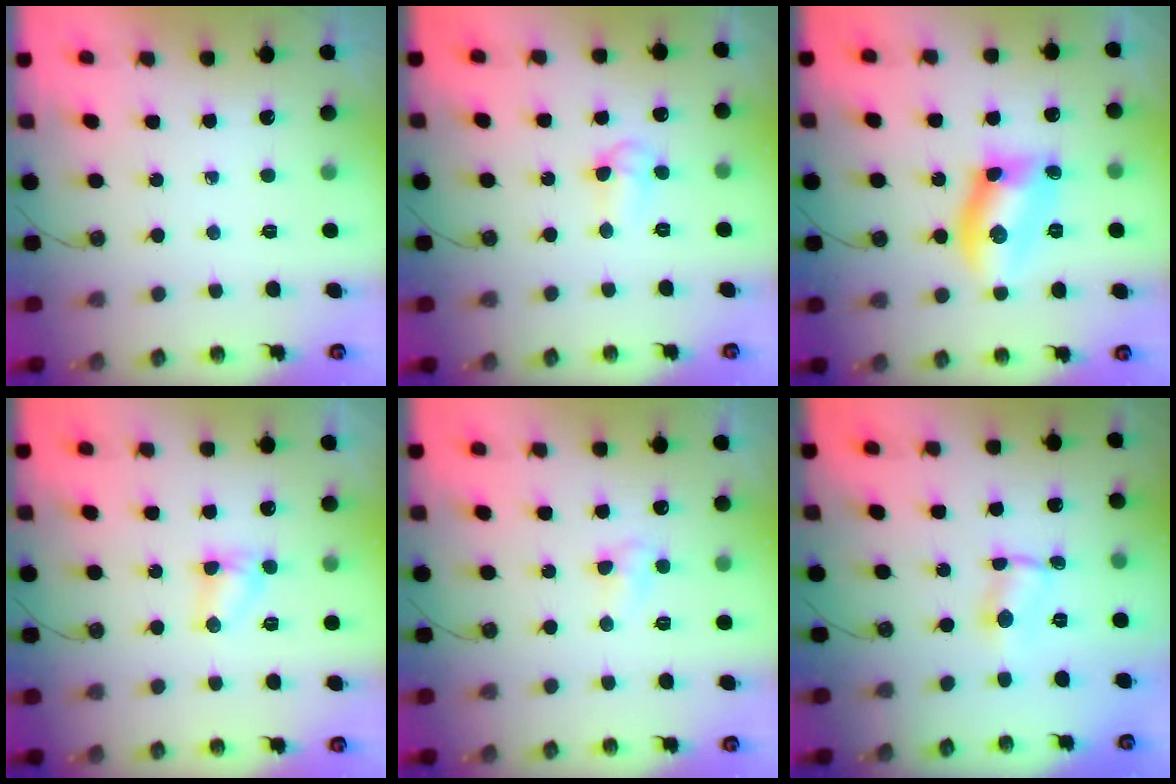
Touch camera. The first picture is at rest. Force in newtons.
{"total": 4.7, "press": 4.5, "slide": 1.1}
{"total": 12.2, "press": 11.8, "slide": 3.0}
{"total": 3.8, "press": 3.8, "slide": 0.3}
{"total": 5.7, "press": 5.7, "slide": 0.5}
{"total": 0.8, "press": 0.6, "slide": 0.5}